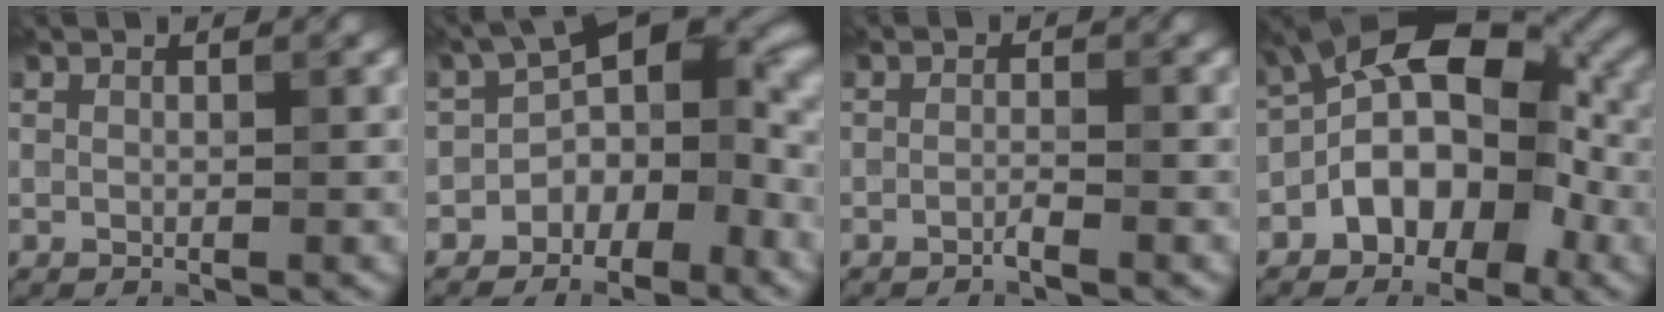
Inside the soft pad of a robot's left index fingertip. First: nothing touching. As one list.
[{"total": 7.3, "force": [-3.2, 4.7, 4.6], "torque": [-0.042, 0.011, -0.062]}, {"total": 1.2, "force": [-1.1, -0.2, 0.0], "torque": [-0.004, -0.001, -0.016]}, {"total": 8.4, "force": [-2.3, 5.4, 5.9], "torque": [-0.064, 0.021, -0.050]}]